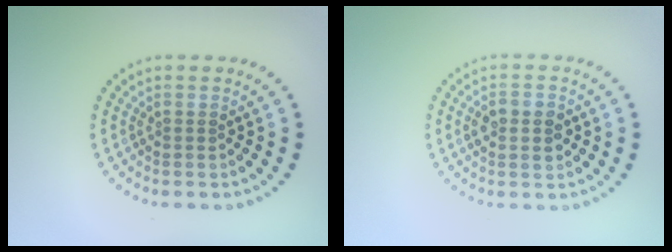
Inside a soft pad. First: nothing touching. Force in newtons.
{"total": 2.6, "press": 2.6, "slide": 0.2}